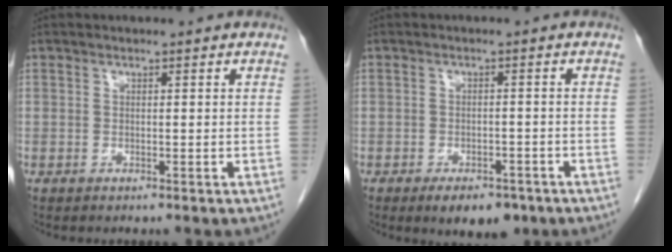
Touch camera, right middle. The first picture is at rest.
{"total": 6.2, "force": [-4.3, 2.9, 3.4], "torque": [-0.043, 0.000, -0.057]}